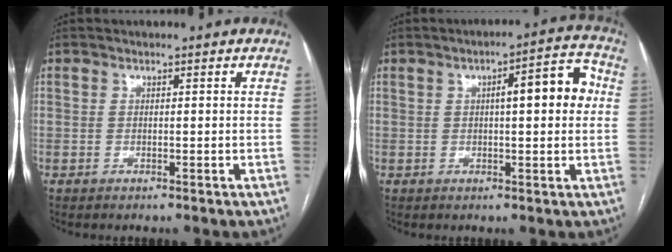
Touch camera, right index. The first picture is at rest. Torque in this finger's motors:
{"motor_torque": [0.24, 0.00, 0.12, 0.05]}